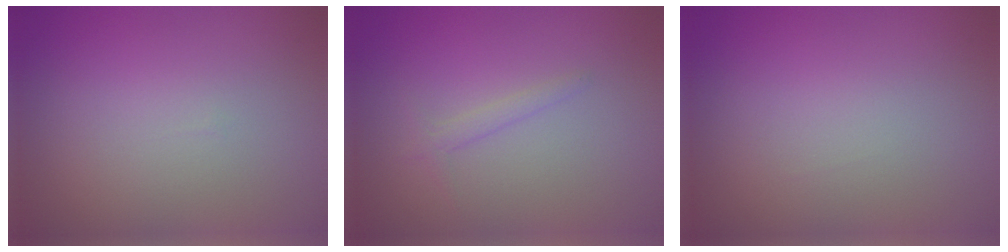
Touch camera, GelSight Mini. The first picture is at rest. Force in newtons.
{"total": 1.0, "press": 1.0, "slide": 0.0}
{"total": 0.0}